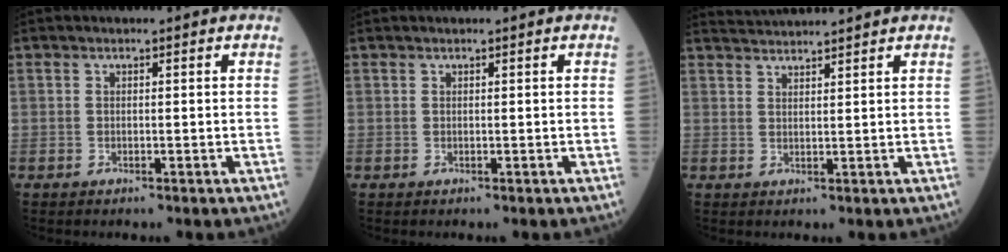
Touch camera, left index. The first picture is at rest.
{"total": 0.0}
{"total": 4.6, "force": [4.5, -0.9, 0.7], "torque": [-0.015, 0.023, 0.077]}